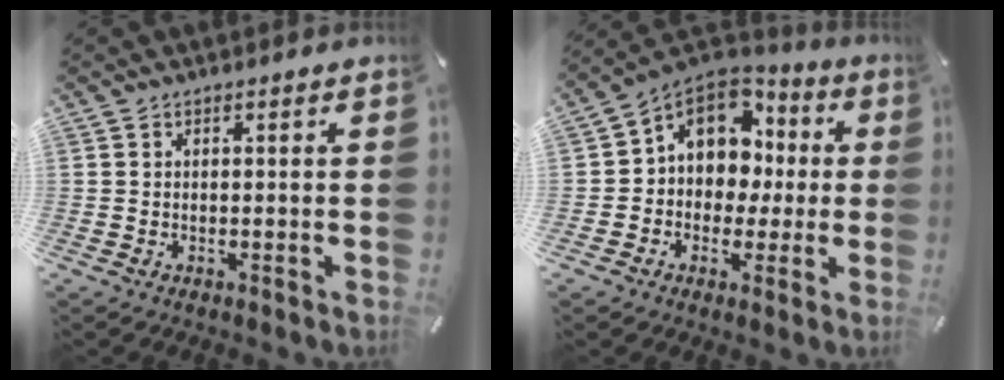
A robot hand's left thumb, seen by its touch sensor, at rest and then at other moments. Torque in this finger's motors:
{"motor_torque": [1.87, 3.14, 0.33, 0.00, 0.16]}